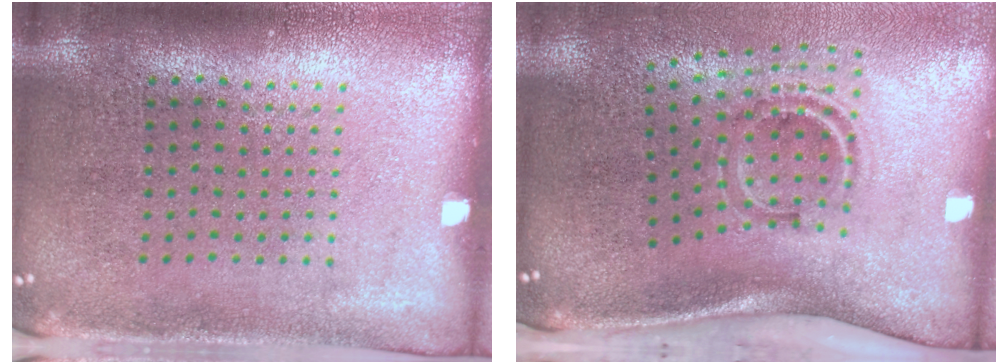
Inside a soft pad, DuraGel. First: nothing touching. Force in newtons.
{"total": 2.0, "press": 1.2, "slide": 1.7}